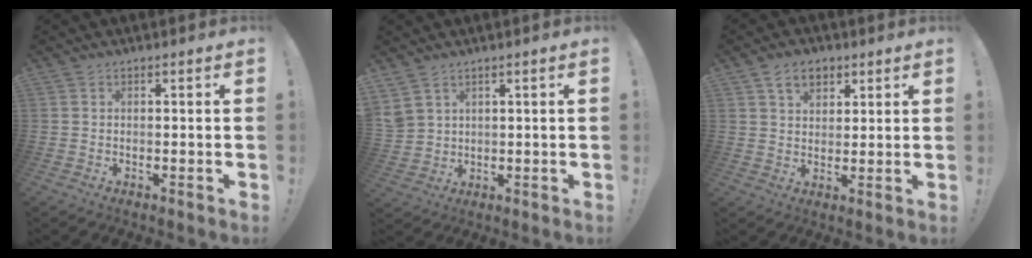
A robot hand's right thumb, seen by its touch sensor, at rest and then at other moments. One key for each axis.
{"total": 4.8, "fx": 3.3, "fy": 2.9, "fz": 1.9, "tx": -0.050, "ty": -0.012, "tz": 0.067}
{"total": 7.2, "fx": 4.0, "fy": 4.7, "fz": 3.6, "tx": -0.060, "ty": -0.006, "tz": 0.075}